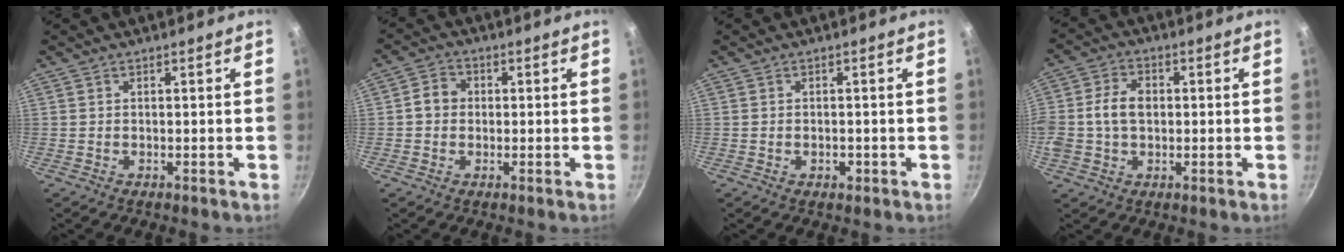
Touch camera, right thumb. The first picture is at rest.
{"total": 4.2, "force": [0.1, 3.7, 2.0], "torque": [-0.017, 0.012, -0.009]}
{"total": 1.8, "force": [-0.6, 1.2, 1.2], "torque": [-0.016, 0.002, -0.009]}
{"total": 8.7, "force": [0.2, 6.3, 6.0], "torque": [-0.108, 0.018, -0.006]}